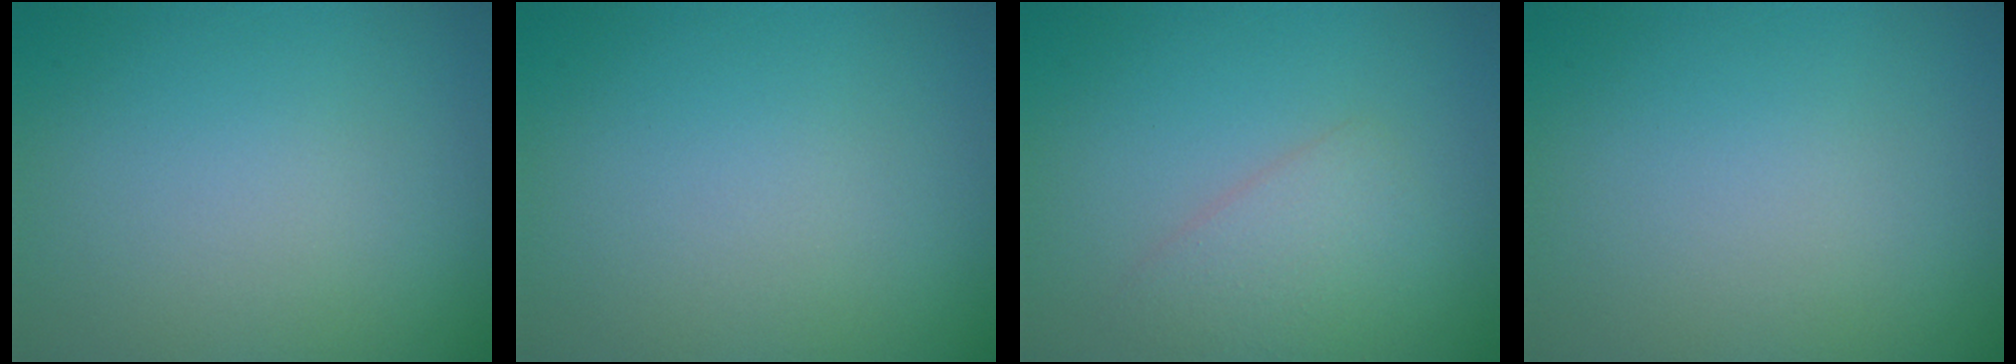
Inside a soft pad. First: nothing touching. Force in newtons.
{"total": 0.0}
{"total": 2.3, "press": 2.3, "slide": 0.1}
{"total": 0.0}